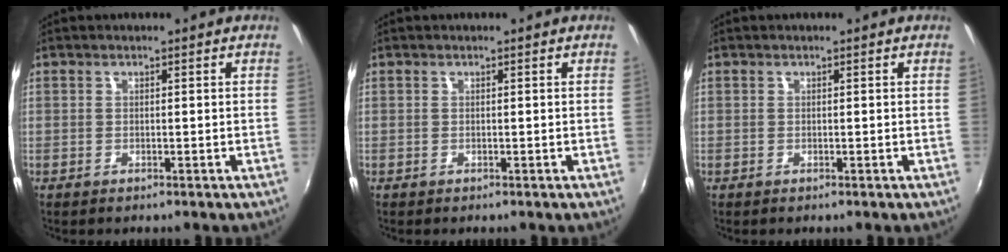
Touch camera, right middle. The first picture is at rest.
{"total": 0.0}
{"total": 0.0}